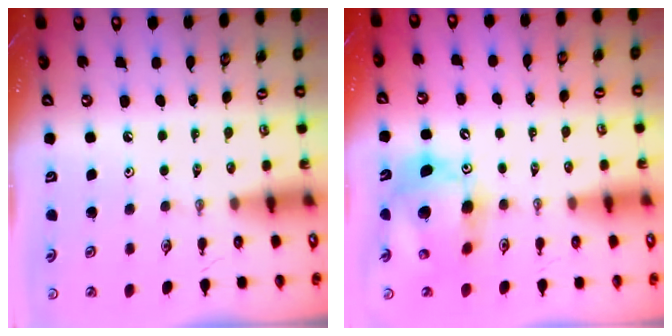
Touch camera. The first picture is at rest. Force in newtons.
{"total": 14.4, "press": 14.1, "slide": 2.6}